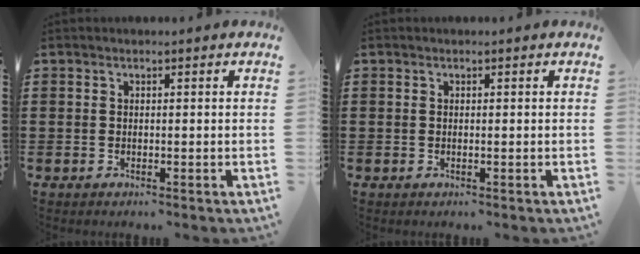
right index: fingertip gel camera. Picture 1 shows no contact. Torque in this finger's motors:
{"motor_torque": [1.12, 1.01, 0.00, 0.00]}